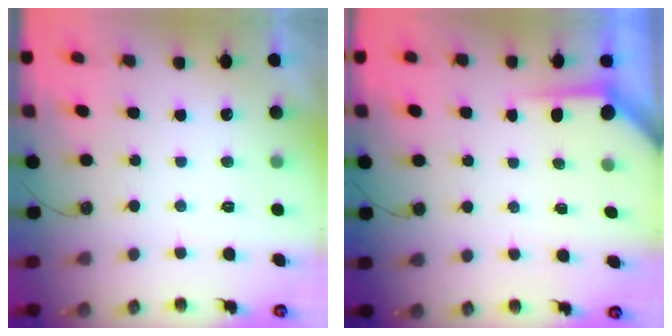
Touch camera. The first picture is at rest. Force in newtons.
{"total": 3.6, "press": 3.5, "slide": 0.4}